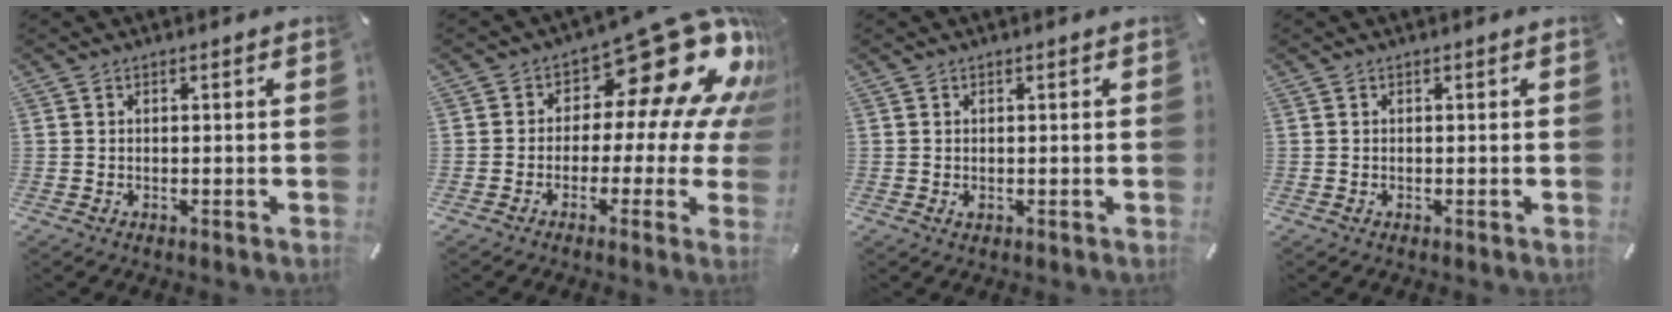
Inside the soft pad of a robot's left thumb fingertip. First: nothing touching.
{"total": 19.2, "force": [10.3, 8.9, 13.5], "torque": [-0.181, -0.080, 0.168]}
{"total": 0.8, "force": [0.0, 0.5, 0.6], "torque": [-0.010, 0.001, -0.001]}
{"total": 0.0}